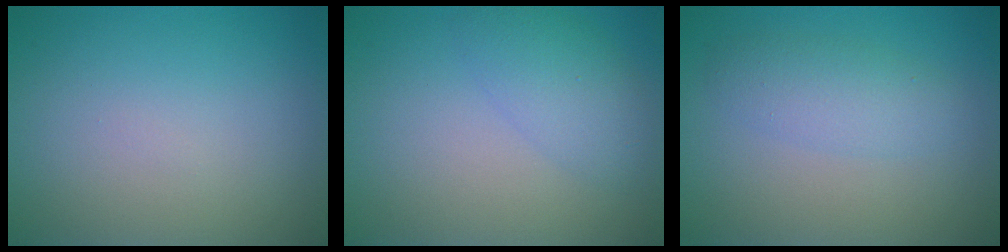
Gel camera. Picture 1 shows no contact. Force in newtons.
{"total": 3.3, "press": 3.3, "slide": 0.2}
{"total": 2.7, "press": 2.7, "slide": 0.0}